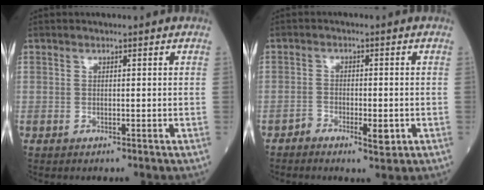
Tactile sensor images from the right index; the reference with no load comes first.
{"total": 3.7, "force": [-1.6, 1.4, 3.0], "torque": [-0.047, 0.000, -0.023]}